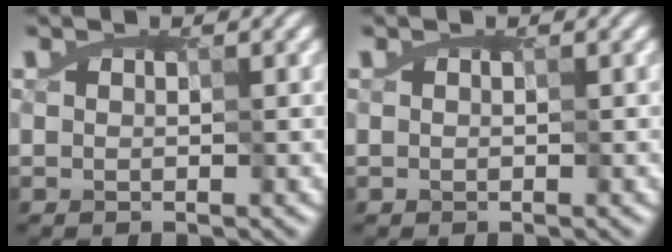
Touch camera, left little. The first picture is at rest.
{"total": 0.0}